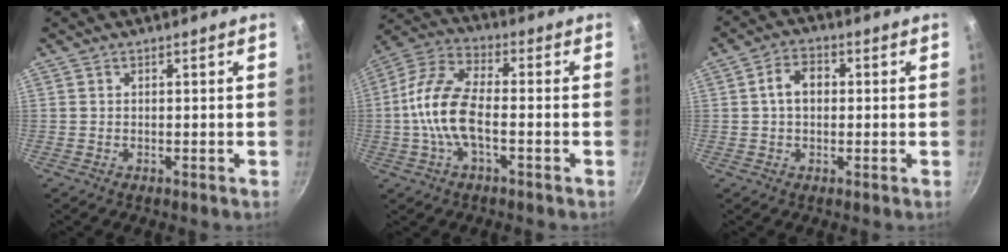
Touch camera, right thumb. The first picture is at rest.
{"total": 12.7, "force": [-2.1, 5.8, 11.1], "torque": [-0.220, 0.034, -0.058]}
{"total": 5.5, "force": [0.5, 3.9, 3.8], "torque": [-0.050, 0.016, 0.001]}